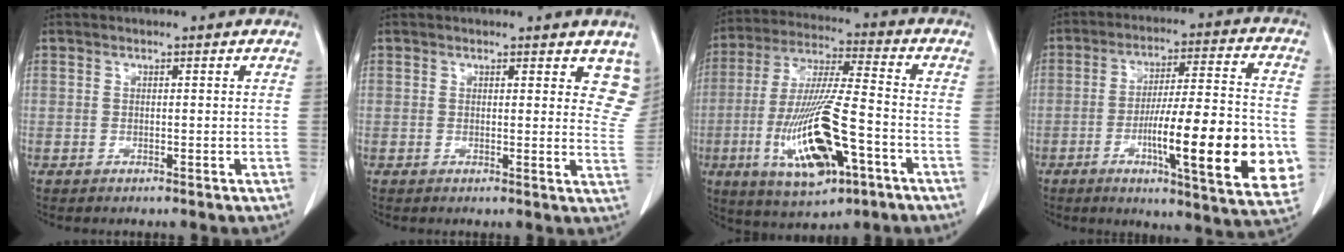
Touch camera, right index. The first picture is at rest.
{"total": 6.6, "force": [5.4, 2.5, 2.9], "torque": [-0.008, -0.021, 0.043]}
{"total": 17.3, "force": [-5.9, 3.5, 15.9], "torque": [-0.322, -0.018, -0.096]}
{"total": 20.6, "force": [-5.2, 2.6, 19.8], "torque": [-0.249, -0.004, -0.072]}